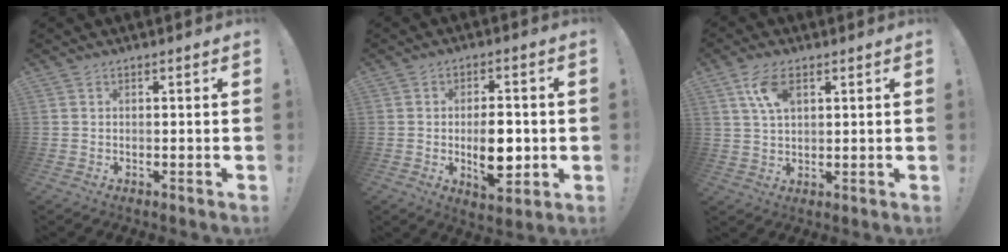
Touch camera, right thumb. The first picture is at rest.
{"total": 11.0, "force": [-1.5, 5.5, 9.4], "torque": [-0.146, -0.004, -0.026]}
{"total": 7.6, "force": [3.3, 4.0, 5.5], "torque": [-0.098, -0.003, 0.064]}